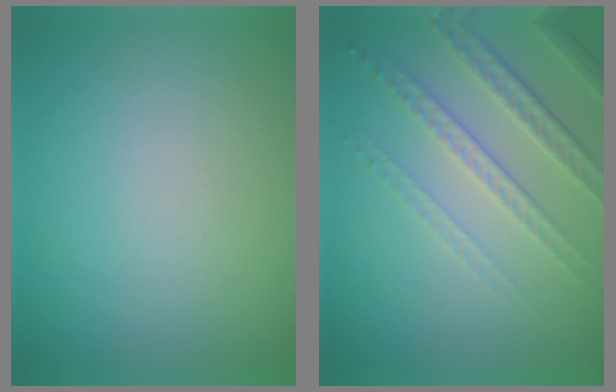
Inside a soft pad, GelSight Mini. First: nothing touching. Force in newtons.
{"total": 4.5, "press": 3.1, "slide": 3.3}